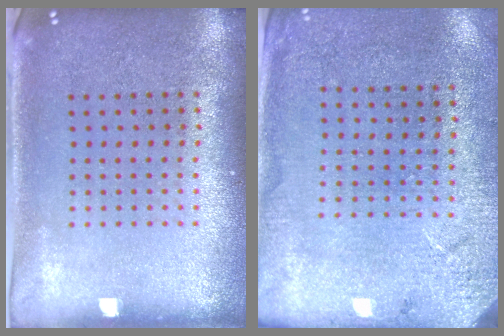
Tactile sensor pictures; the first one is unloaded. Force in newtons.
{"total": 2.6, "press": 2.5, "slide": 0.8}